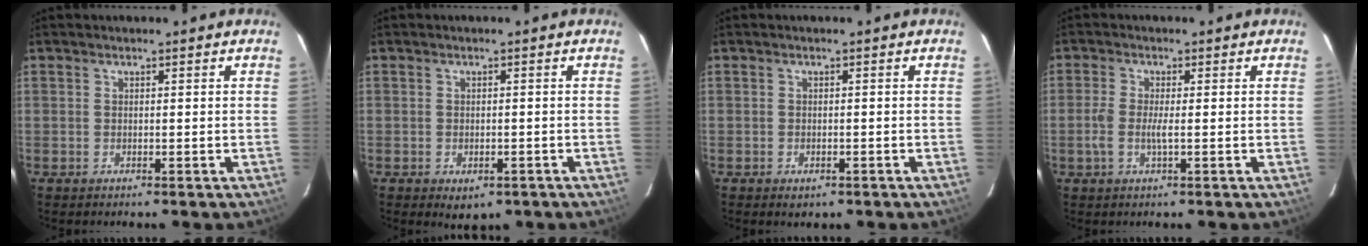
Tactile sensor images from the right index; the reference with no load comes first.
{"total": 3.9, "force": [-1.9, 2.6, 2.2], "torque": [-0.042, -0.009, -0.016]}
{"total": 2.2, "force": [-1.2, 1.4, 1.2], "torque": [-0.023, -0.003, -0.013]}
{"total": 3.2, "force": [-0.7, 0.6, 3.1], "torque": [-0.068, -0.001, -0.017]}